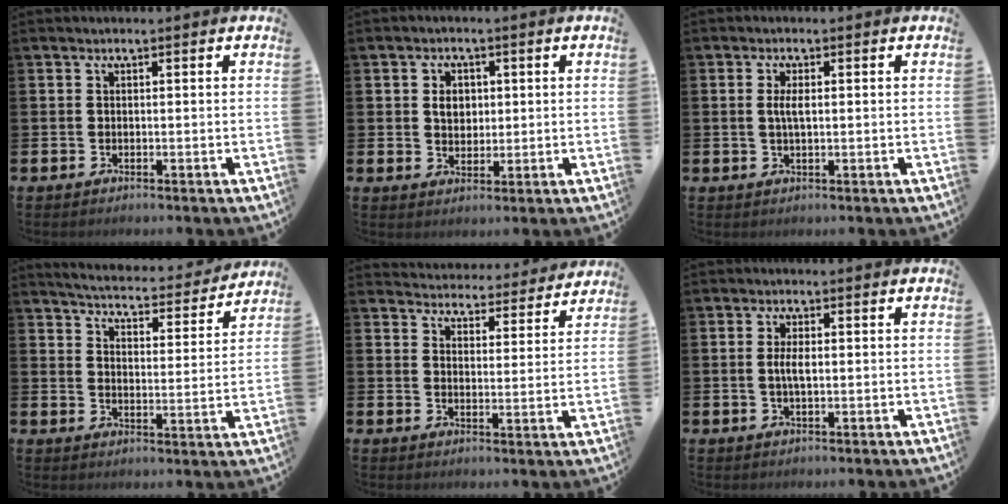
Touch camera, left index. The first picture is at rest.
{"total": 3.0, "force": [0.9, 2.4, 1.6], "torque": [-0.013, 0.001, 0.009]}
{"total": 2.2, "force": [0.4, 0.8, 2.1], "torque": [-0.040, 0.003, 0.004]}
{"total": 5.0, "force": [4.9, 0.3, 0.8], "torque": [-0.040, -0.038, 0.081]}
{"total": 4.4, "force": [4.4, 0.8, -0.2], "torque": [-0.004, -0.042, 0.071]}
{"total": 2.6, "force": [0.1, 0.9, 2.4], "torque": [-0.045, 0.003, -0.001]}